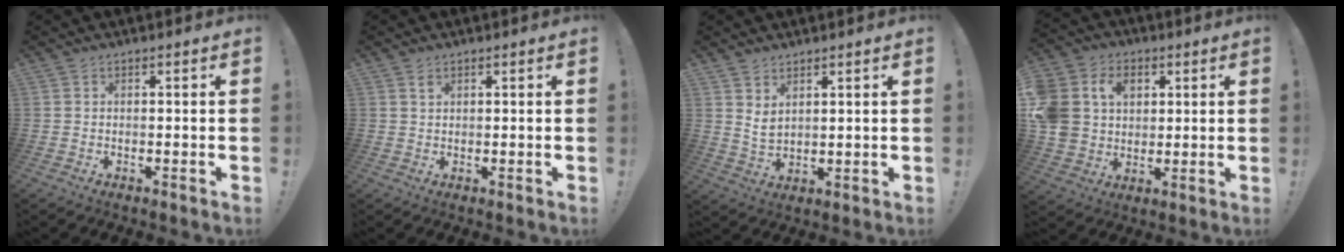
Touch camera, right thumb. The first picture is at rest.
{"total": 1.2, "force": [0.9, 0.5, 0.6], "torque": [0.000, -0.006, 0.015]}
{"total": 4.4, "force": [2.8, 2.3, 2.5], "torque": [-0.039, -0.018, 0.053]}
{"total": 13.3, "force": [3.6, 11.1, 6.2], "torque": [-0.135, -0.007, 0.073]}